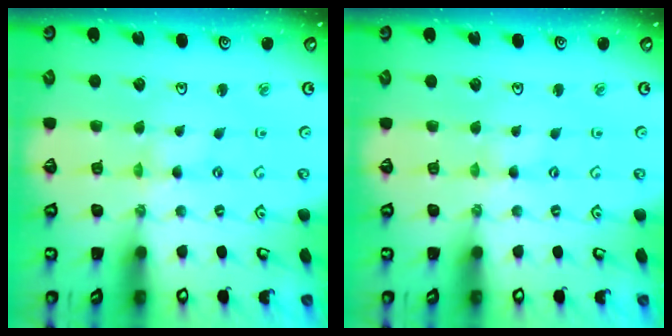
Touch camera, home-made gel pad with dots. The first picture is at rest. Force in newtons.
{"total": 0.7, "press": 0.7, "slide": 0.1}